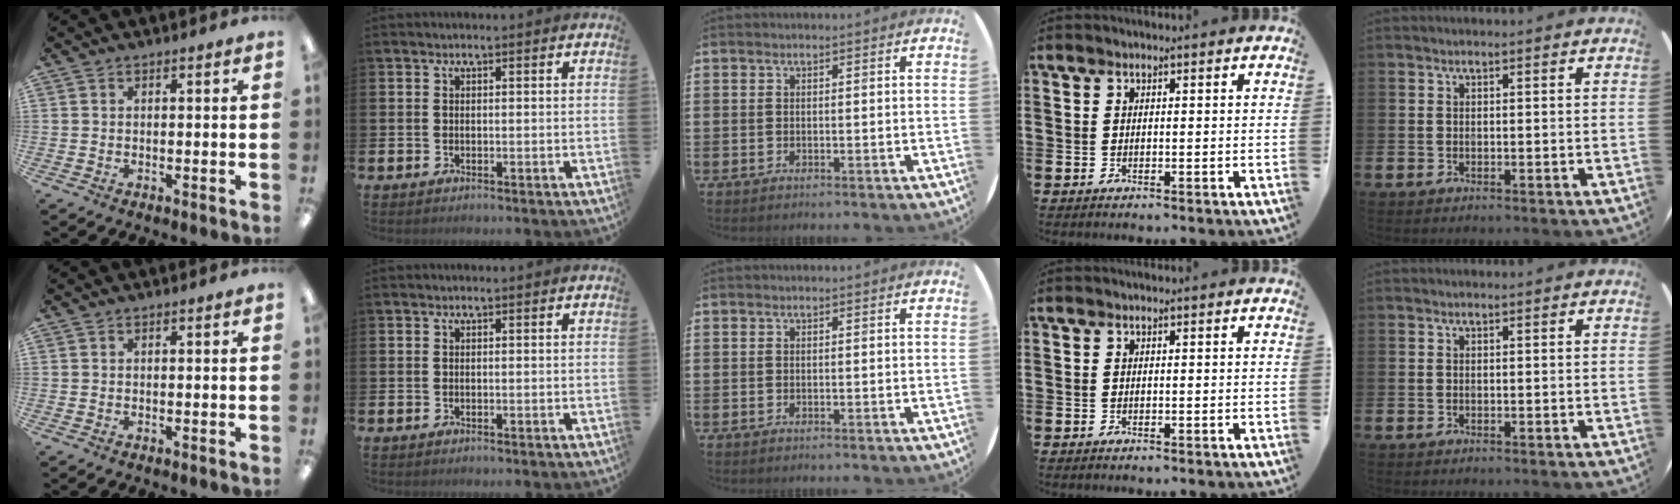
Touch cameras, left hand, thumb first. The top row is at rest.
{}